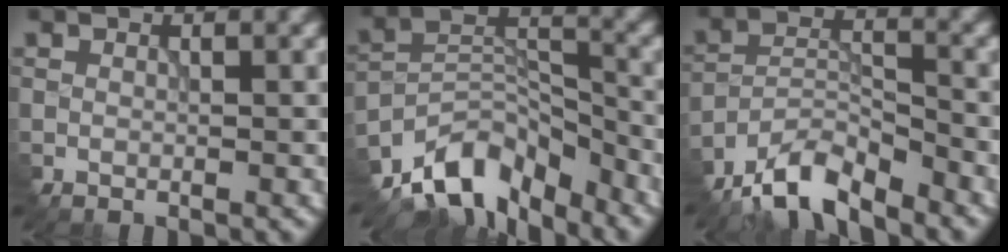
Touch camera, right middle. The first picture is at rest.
{"total": 8.2, "force": [-6.7, 3.5, 3.2], "torque": [-0.046, -0.001, -0.138]}
{"total": 6.4, "force": [-5.6, 1.6, 2.6], "torque": [-0.045, -0.003, -0.113]}